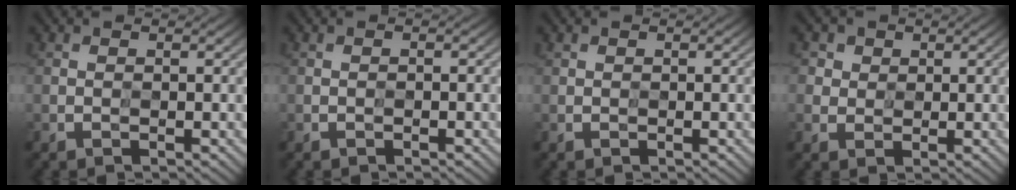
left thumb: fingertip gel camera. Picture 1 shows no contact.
{"total": 1.6, "force": [-1.1, 0.4, 1.1], "torque": [-0.014, 0.001, -0.017]}
{"total": 0.0}
{"total": 3.4, "force": [1.9, 2.8, 0.1], "torque": [-0.021, 0.001, 0.033]}